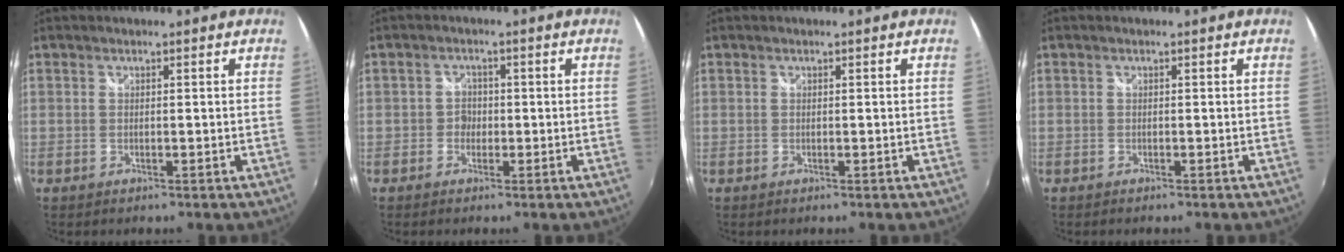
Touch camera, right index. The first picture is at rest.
{"total": 2.4, "force": [-0.8, 2.2, 0.5], "torque": [-0.007, 0.004, -0.017]}
{"total": 0.0}
{"total": 0.6, "force": [-0.5, 0.2, 0.2], "torque": [-0.005, -0.004, -0.011]}